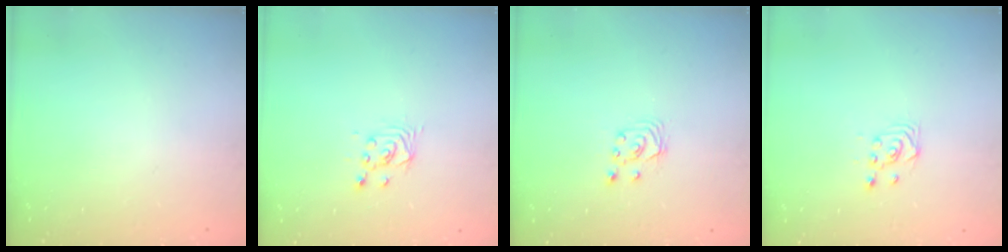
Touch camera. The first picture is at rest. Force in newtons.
{"total": 2.6, "press": 2.6, "slide": 0.1}
{"total": 3.9, "press": 3.9, "slide": 0.4}
{"total": 3.8, "press": 3.8, "slide": 0.3}